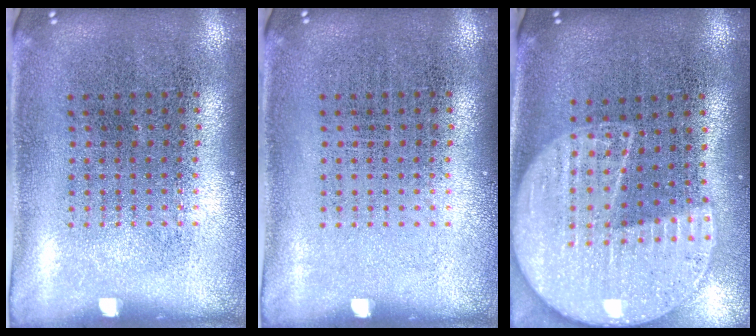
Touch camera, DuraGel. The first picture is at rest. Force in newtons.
{"total": 0.0}
{"total": 2.3, "press": 2.0, "slide": 1.1}